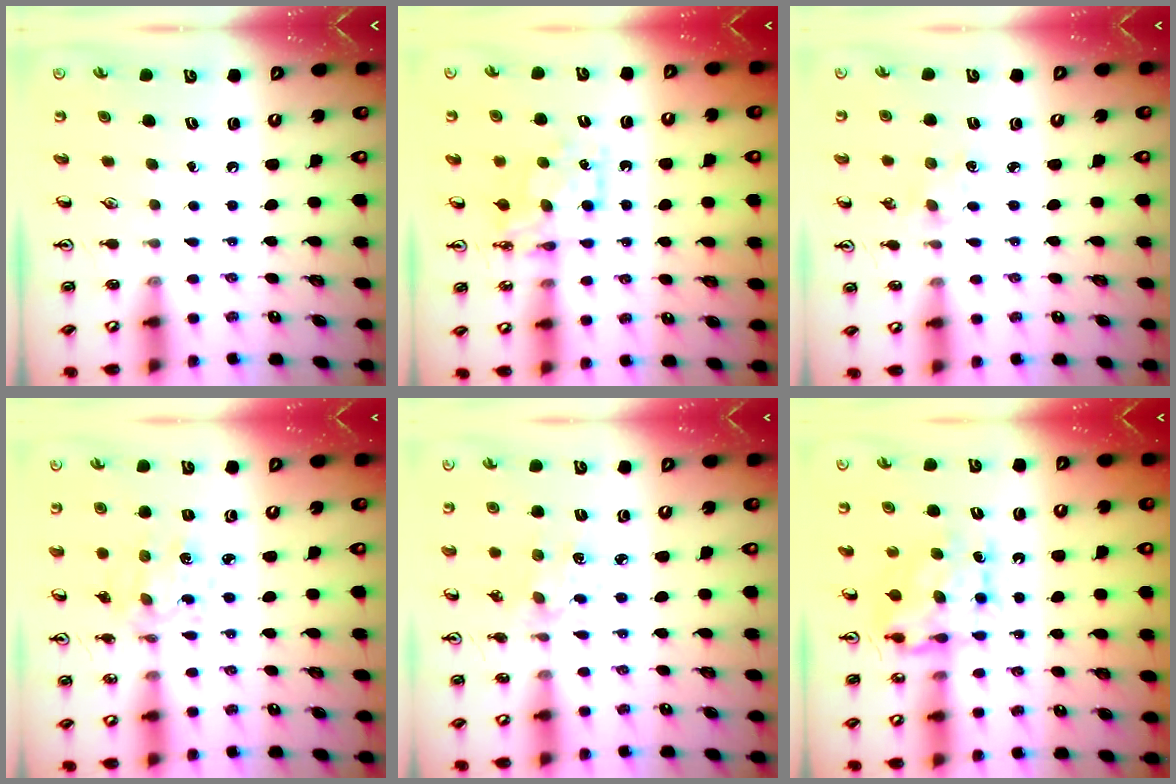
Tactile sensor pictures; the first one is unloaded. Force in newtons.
{"total": 7.7, "press": 7.7, "slide": 0.7}
{"total": 2.3, "press": 2.3, "slide": 0.4}
{"total": 3.2, "press": 3.1, "slide": 0.8}
{"total": 3.0, "press": 3.0, "slide": 0.2}
{"total": 8.4, "press": 8.4, "slide": 0.5}